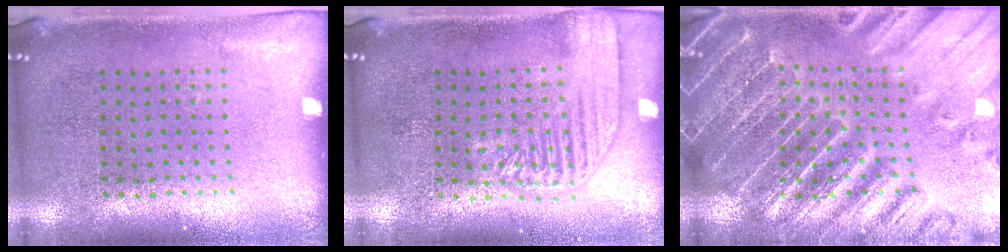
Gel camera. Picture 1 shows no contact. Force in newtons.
{"total": 1.8, "press": 1.8, "slide": 0.4}
{"total": 4.1, "press": 3.9, "slide": 1.4}